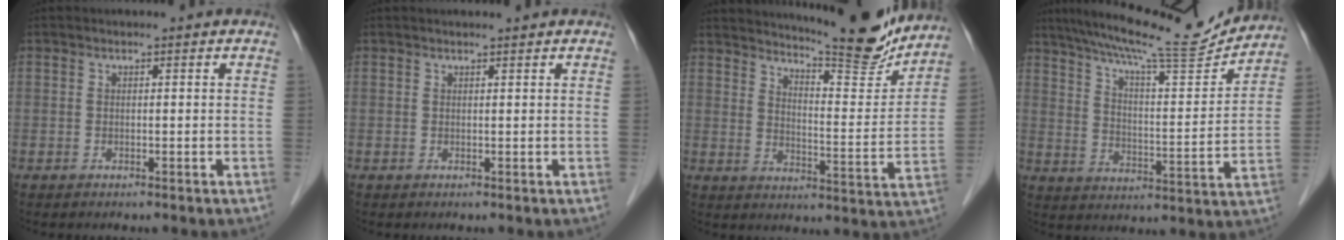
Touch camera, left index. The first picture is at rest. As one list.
[{"total": 1.3, "force": [1.2, -0.1, 0.4], "torque": [-0.007, 0.008, 0.021]}, {"total": 16.5, "force": [15.4, 1.0, 5.8], "torque": [-0.093, -0.050, 0.206]}, {"total": 17.4, "force": [16.1, 0.5, 6.5], "torque": [-0.115, -0.019, 0.237]}]